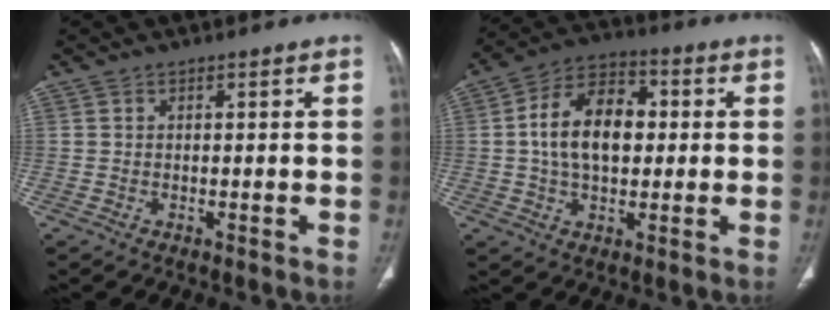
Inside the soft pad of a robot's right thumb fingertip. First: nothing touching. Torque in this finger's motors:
{"motor_torque": [-0.12, 0.60, 0.34, 0.32, 0.13]}